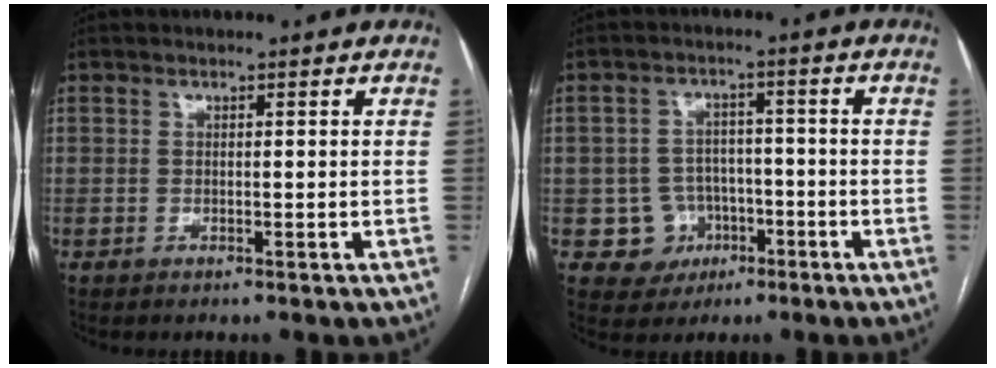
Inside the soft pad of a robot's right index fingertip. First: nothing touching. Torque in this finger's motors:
{"motor_torque": [-0.43, -0.08, -0.88, -0.21]}